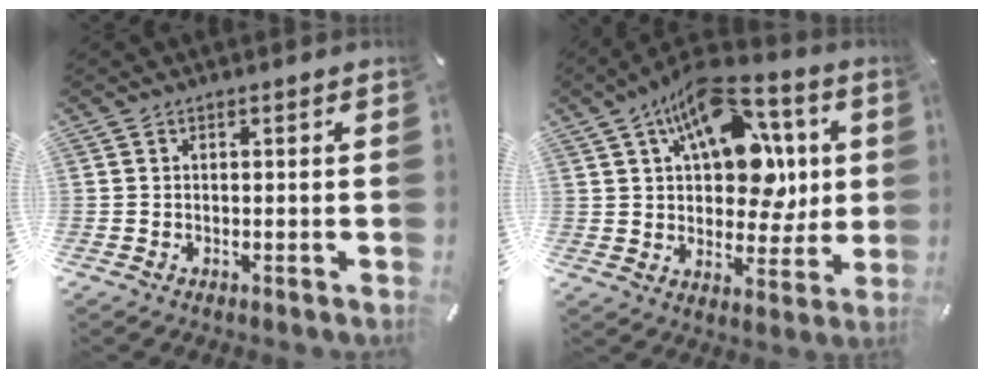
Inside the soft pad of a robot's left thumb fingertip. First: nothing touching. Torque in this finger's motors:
{"motor_torque": [2.07, 2.94, 1.87, -0.90, 0.48]}